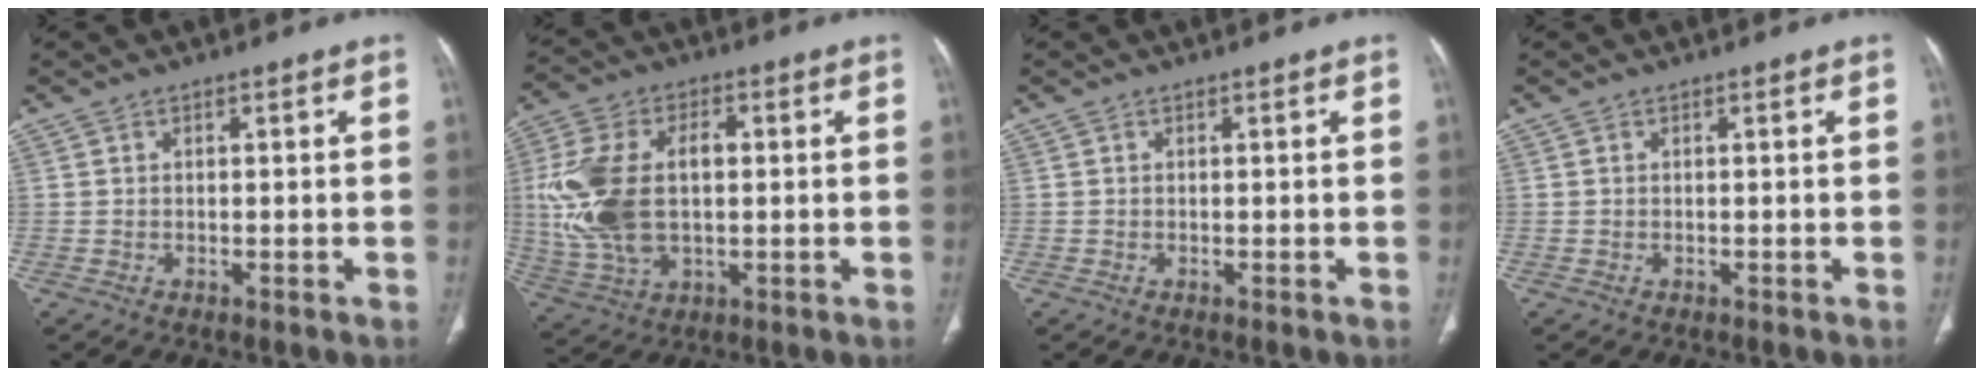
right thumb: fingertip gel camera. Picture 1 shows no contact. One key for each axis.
{"total": 16.9, "fx": 0.7, "fy": 9.8, "fz": 13.8, "tx": -0.295, "ty": 0.012, "tz": 0.022}
{"total": 0.0}
{"total": 0.0}